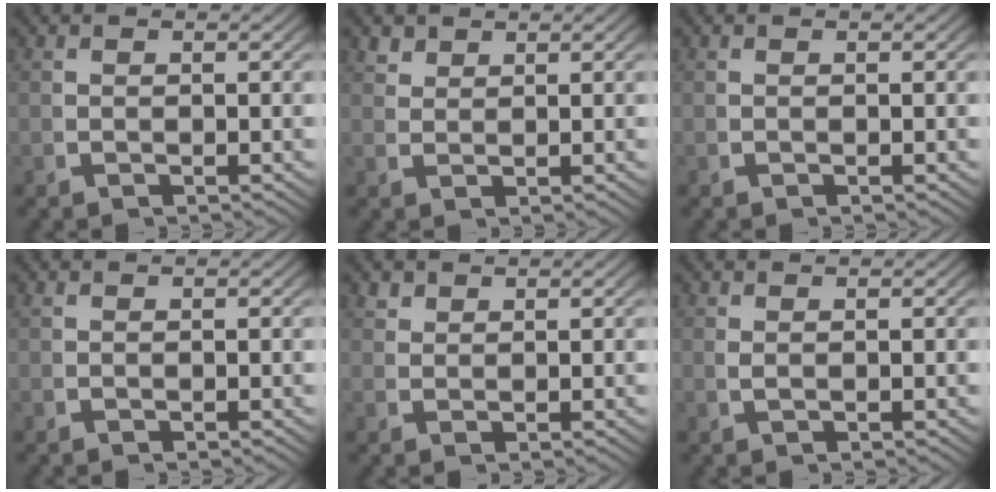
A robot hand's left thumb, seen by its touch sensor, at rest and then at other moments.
{"total": 1.8, "force": [1.7, 0.4, 0.4], "torque": [-0.001, 0.000, 0.040]}
{"total": 0.0}
{"total": 0.0}
{"total": 1.4, "force": [1.3, 0.4, 0.3], "torque": [-0.002, -0.001, 0.032]}
{"total": 0.6, "force": [0.4, 0.0, 0.4], "torque": [-0.016, -0.006, 0.016]}